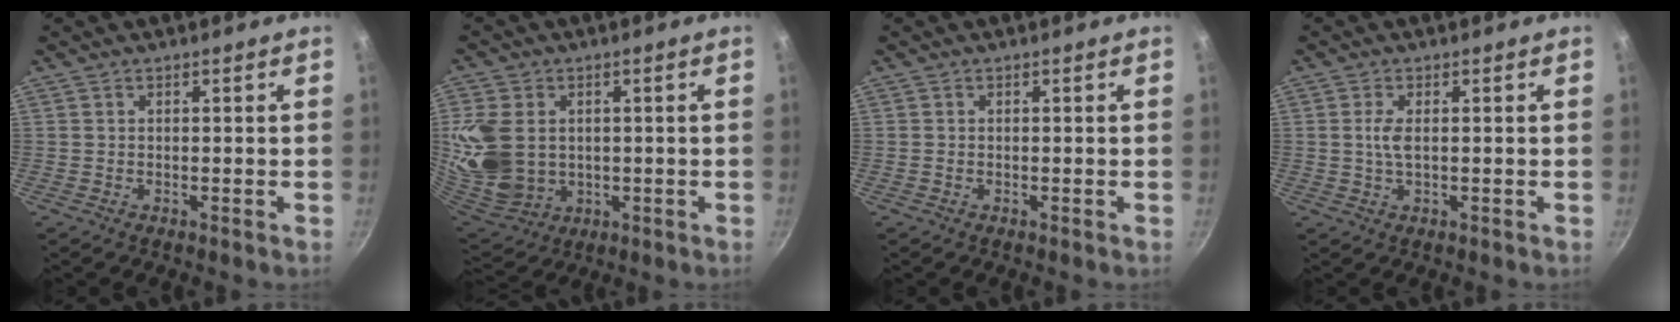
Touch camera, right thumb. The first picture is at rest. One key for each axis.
{"total": 15.7, "fx": 1.6, "fy": 12.0, "fz": 10.0, "tx": -0.215, "ty": -0.019, "tz": 0.048}
{"total": 0.0}
{"total": 2.7, "fx": 0.3, "fy": 1.0, "fz": 2.5, "tx": -0.055, "ty": 0.000, "tz": 0.003}